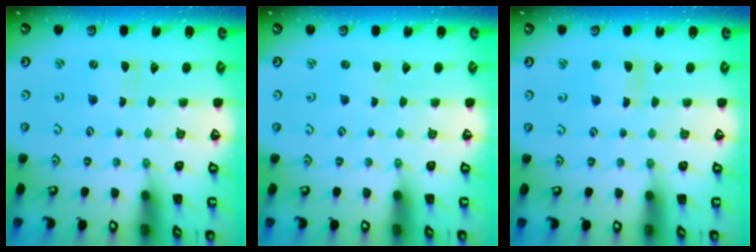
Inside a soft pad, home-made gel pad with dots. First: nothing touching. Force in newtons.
{"total": 1.2, "press": 1.2, "slide": 0.2}
{"total": 3.3, "press": 3.2, "slide": 0.3}